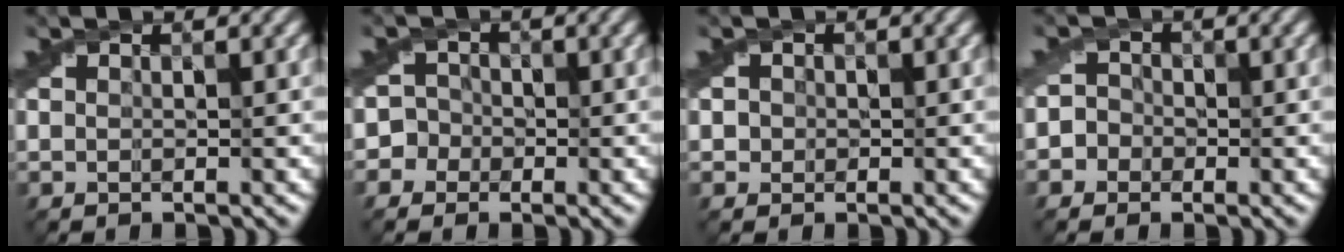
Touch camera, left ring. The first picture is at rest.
{"total": 4.5, "force": [-0.9, 4.3, 1.3], "torque": [0.007, 0.026, -0.059]}
{"total": 1.7, "force": [0.0, 1.6, 0.7], "torque": [-0.015, 0.001, 0.000]}
{"total": 3.3, "force": [-0.7, 3.1, 0.9], "torque": [0.016, 0.021, -0.048]}